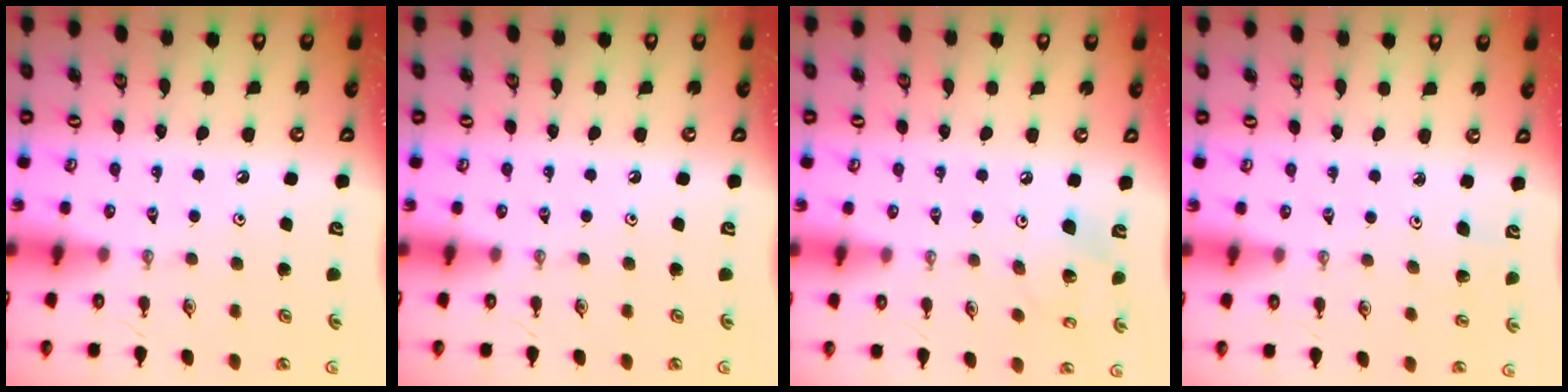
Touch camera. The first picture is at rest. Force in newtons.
{"total": 0.0}
{"total": 9.3, "press": 9.2, "slide": 1.6}
{"total": 2.8, "press": 2.6, "slide": 1.2}